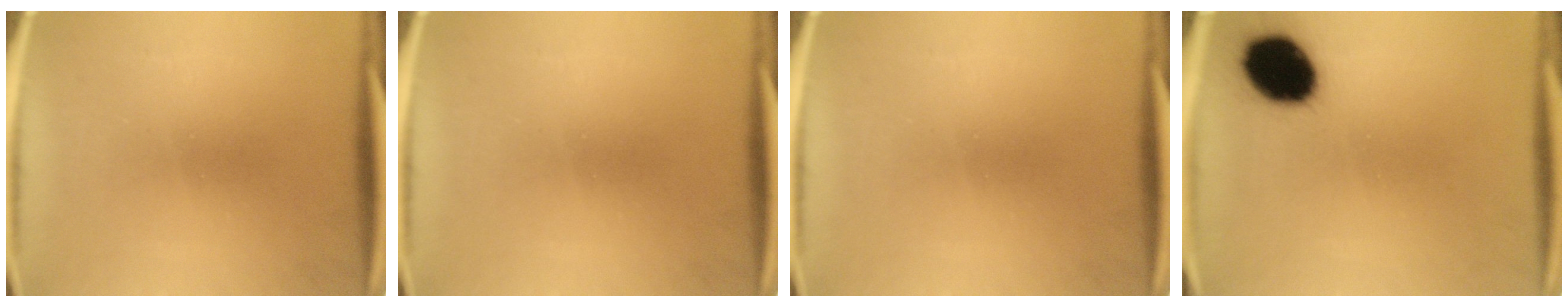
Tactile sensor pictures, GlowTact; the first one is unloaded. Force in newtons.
{"total": 0.0}
{"total": 0.0}
{"total": 14.3}